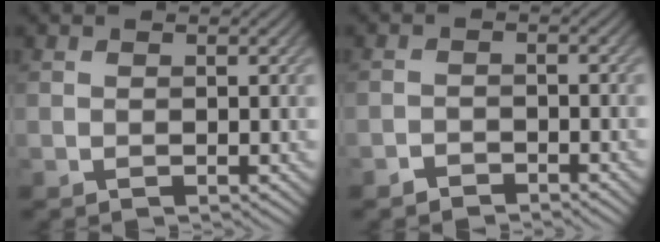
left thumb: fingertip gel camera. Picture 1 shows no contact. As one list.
[{"total": 1.7, "force": [-1.5, 0.6, 0.4], "torque": [-0.003, 0.003, -0.031]}]